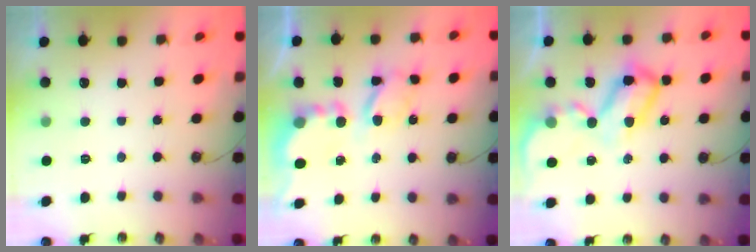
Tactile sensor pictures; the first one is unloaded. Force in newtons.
{"total": 6.4, "press": 6.4, "slide": 0.4}
{"total": 12.4, "press": 12.4, "slide": 1.1}